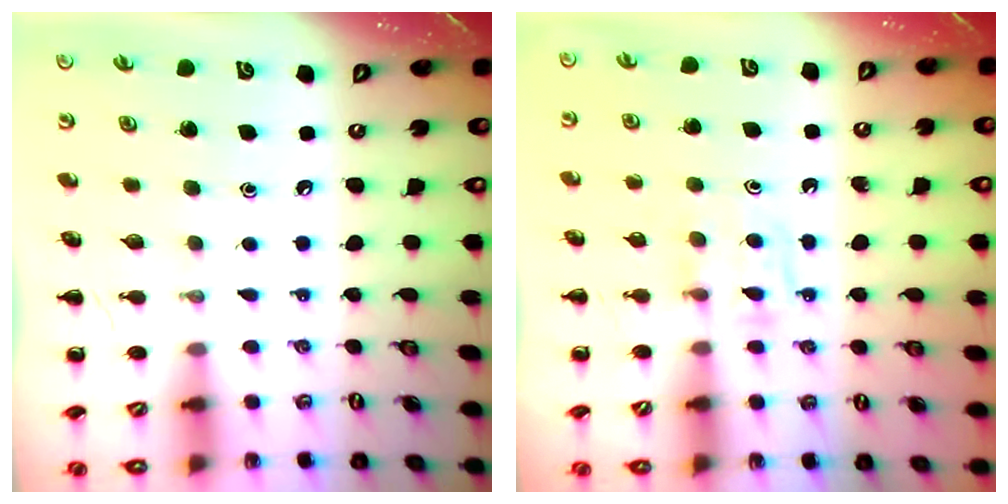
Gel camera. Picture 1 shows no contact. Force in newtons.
{"total": 5.2, "press": 4.9, "slide": 1.6}